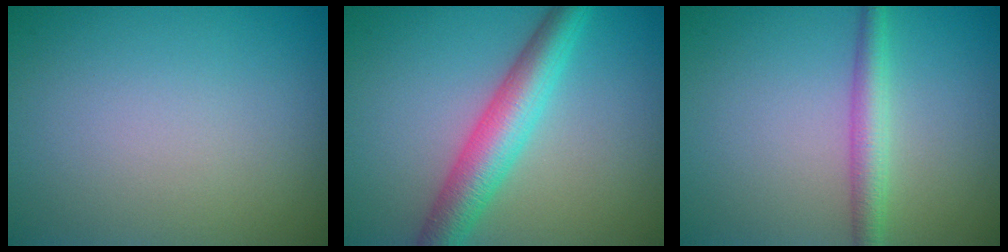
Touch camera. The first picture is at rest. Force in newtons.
{"total": 5.4, "press": 5.4, "slide": 0.0}
{"total": 2.6, "press": 2.6, "slide": 0.1}